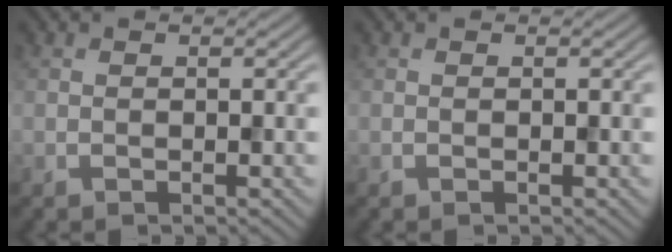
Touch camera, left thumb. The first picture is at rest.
{"total": 0.0}